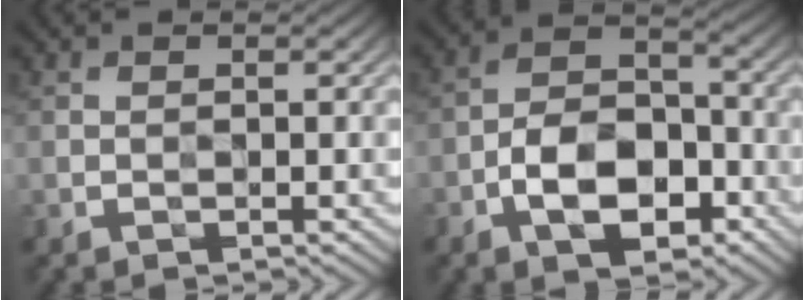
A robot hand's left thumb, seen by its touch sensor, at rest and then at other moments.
{"total": 8.4, "force": [-3.7, 4.5, 6.0], "torque": [-0.110, 0.006, -0.074]}